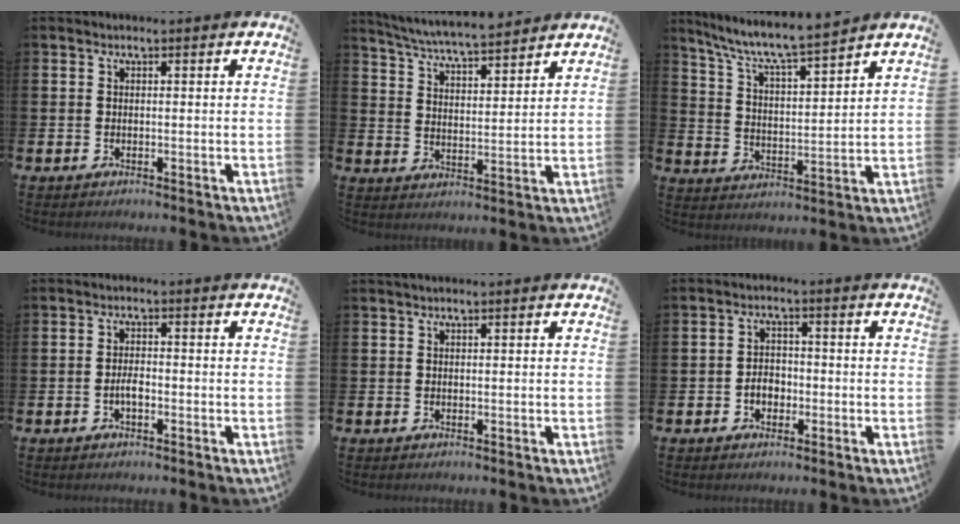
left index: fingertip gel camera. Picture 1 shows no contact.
{"total": 6.2, "force": [6.0, 0.2, 1.4], "torque": [-0.053, -0.038, 0.106]}
{"total": 7.9, "force": [7.4, 0.4, 2.9], "torque": [-0.085, -0.051, 0.127]}
{"total": 2.1, "force": [-0.7, 0.9, 1.8], "torque": [-0.034, 0.003, -0.015]}
{"total": 0.6, "force": [0.5, 0.0, 0.3], "torque": [0.000, 0.000, 0.008]}
{"total": 2.7, "force": [-1.0, 2.0, 1.5], "torque": [-0.022, 0.000, -0.023]}